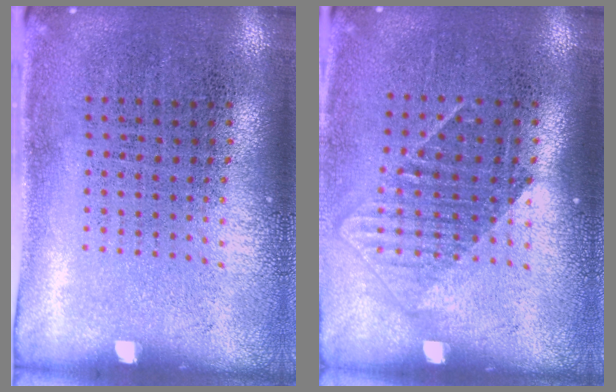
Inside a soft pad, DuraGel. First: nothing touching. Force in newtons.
{"total": 1.3, "press": 0.9, "slide": 0.8}